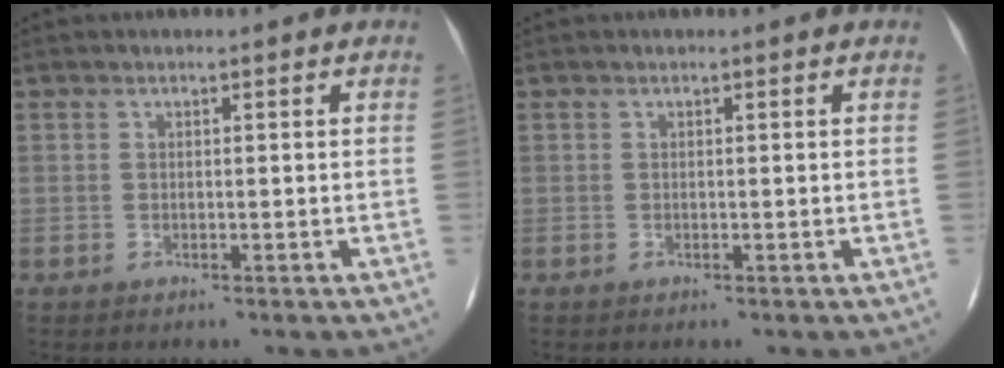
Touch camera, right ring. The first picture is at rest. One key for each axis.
{"total": 0.0}